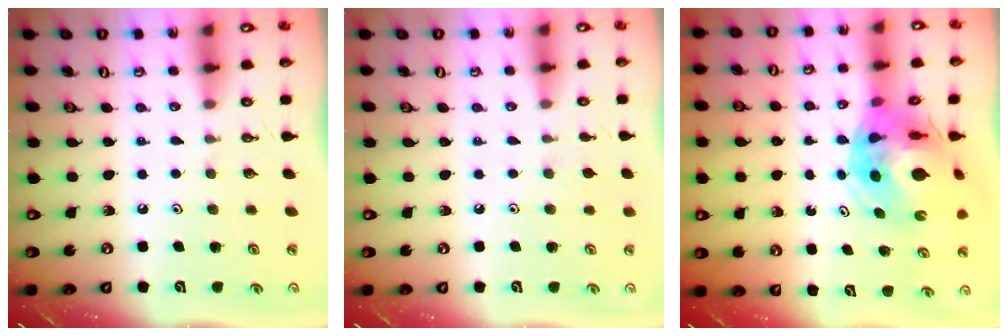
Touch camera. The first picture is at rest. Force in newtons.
{"total": 2.9, "press": 2.8, "slide": 0.6}
{"total": 15.3, "press": 15.2, "slide": 2.0}